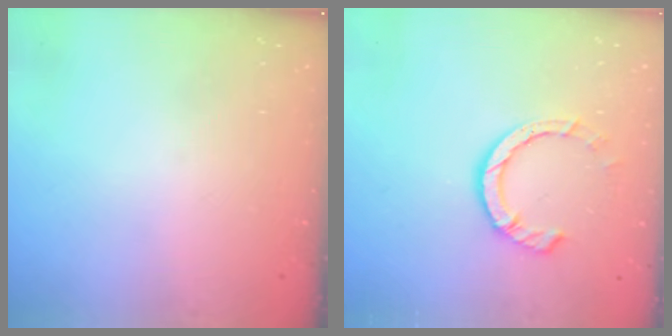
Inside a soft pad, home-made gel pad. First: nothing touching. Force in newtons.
{"total": 7.1, "press": 7.0, "slide": 1.1}